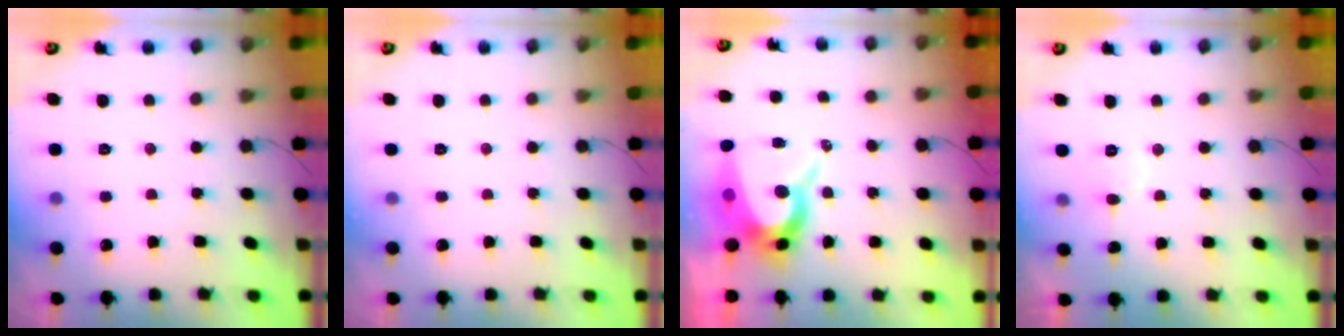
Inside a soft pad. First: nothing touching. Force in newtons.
{"total": 0.0}
{"total": 11.3, "press": 11.2, "slide": 1.1}
{"total": 4.5, "press": 4.5, "slide": 0.3}